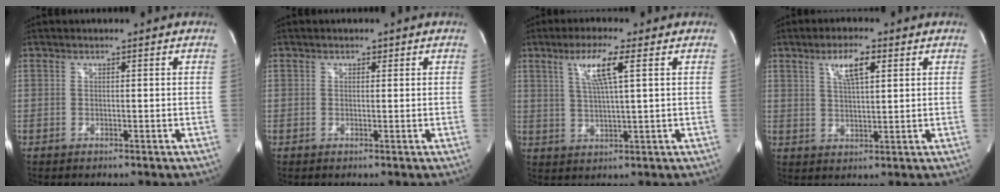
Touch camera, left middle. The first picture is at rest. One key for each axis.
{"total": 0.7, "fx": 0.4, "fy": 0.6, "fz": 0.2, "tx": 0.002, "ty": 0.001, "tz": 0.004}
{"total": 6.9, "fx": 2.8, "fy": 0.0, "fz": 6.3, "tx": -0.120, "ty": 0.000, "tz": 0.055}
{"total": 5.8, "fx": 2.8, "fy": 1.3, "fz": 4.9, "tx": -0.091, "ty": 0.005, "tz": 0.051}